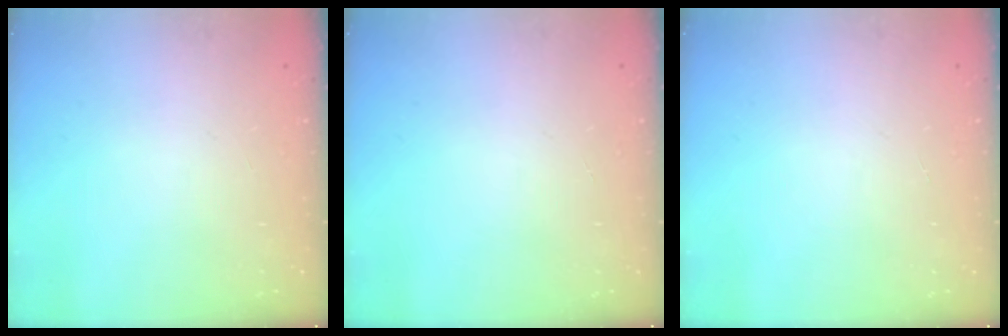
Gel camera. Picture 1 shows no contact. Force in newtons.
{"total": 0.0}
{"total": 0.0}